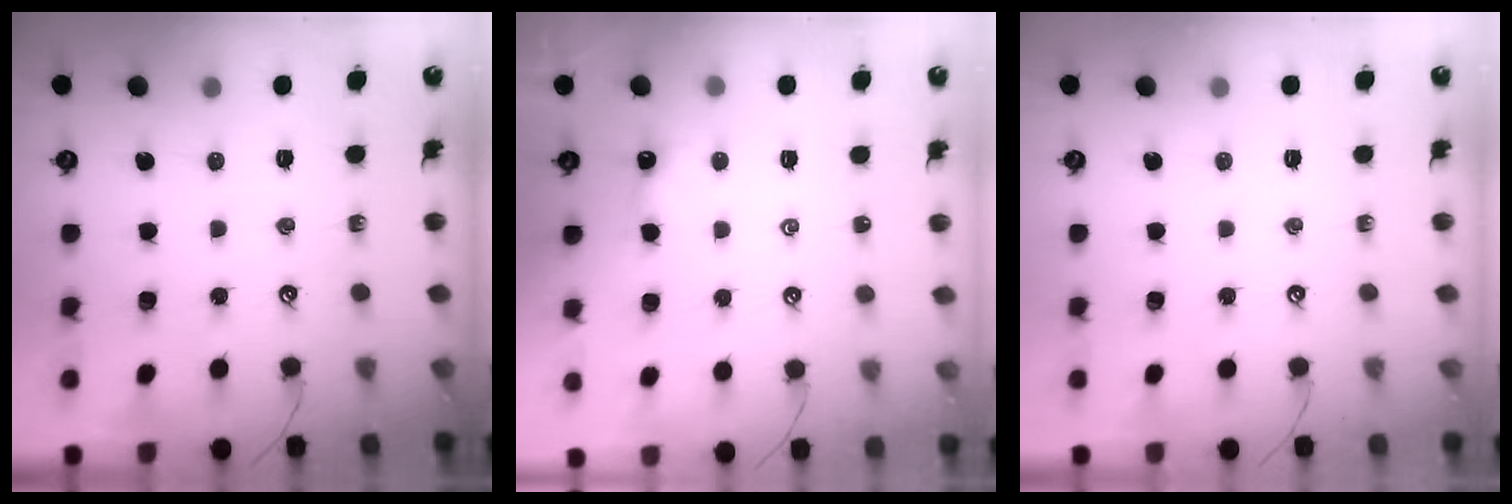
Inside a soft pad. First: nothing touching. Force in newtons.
{"total": 0.0}
{"total": 0.0}